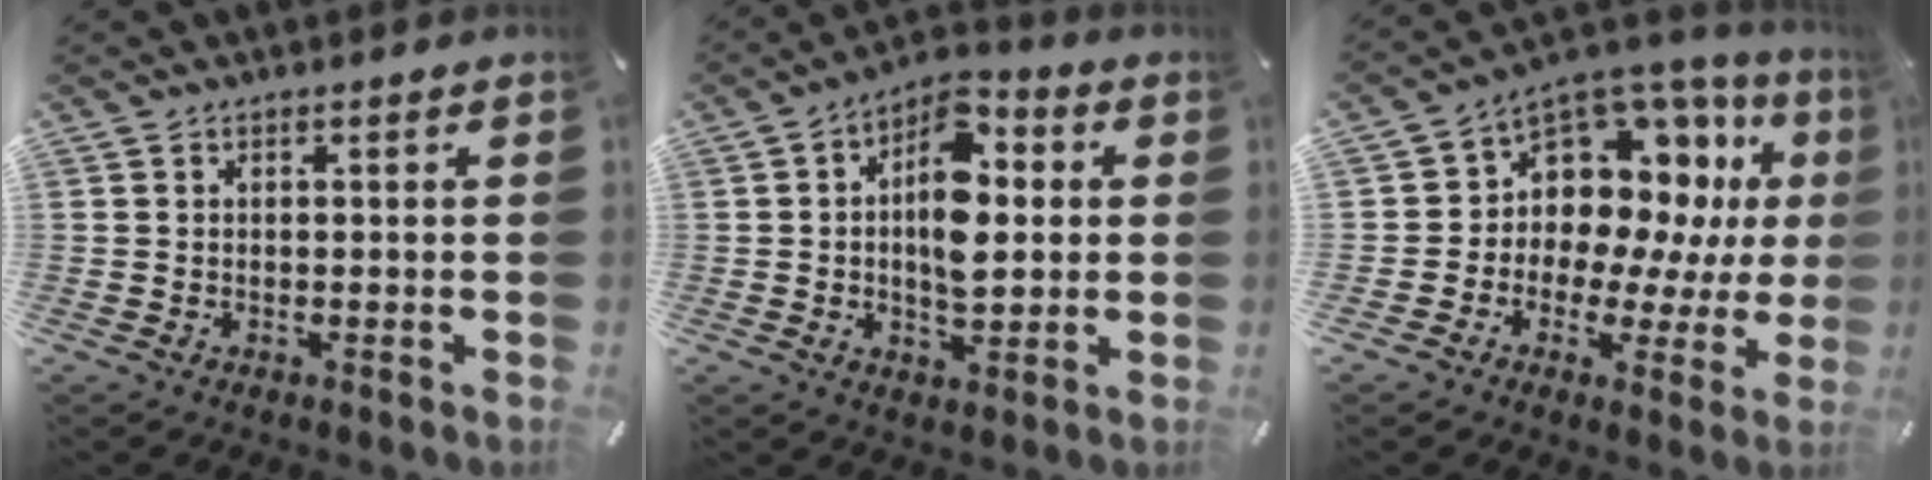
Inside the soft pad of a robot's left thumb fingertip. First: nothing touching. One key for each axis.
{"total": 12.5, "fx": 1.4, "fy": 7.4, "fz": 9.9, "tx": -0.162, "ty": -0.013, "tz": 0.022}
{"total": 10.4, "fx": 5.0, "fy": 8.2, "fz": 4.2, "tx": -0.068, "ty": -0.069, "tz": 0.095}